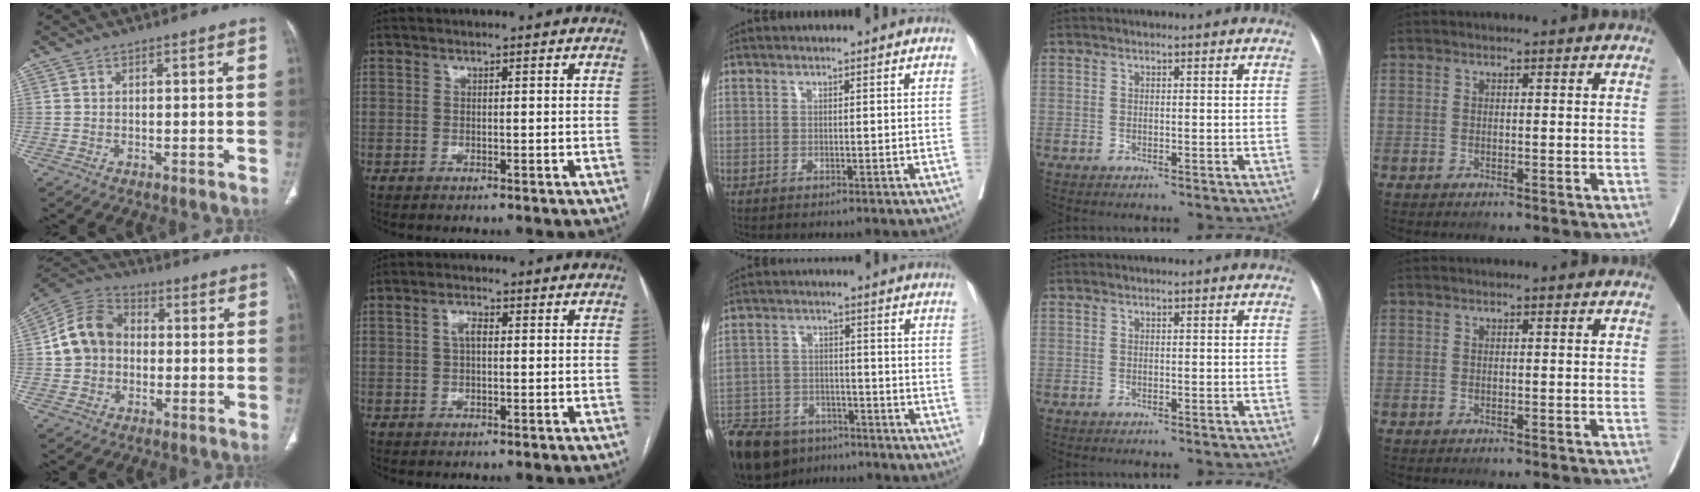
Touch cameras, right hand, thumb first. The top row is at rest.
{"thumb": {"total": 10.9, "force": [0.0, 9.1, 6.0], "torque": [-0.096, 0.031, -0.012]}, "index": {"total": 2.4, "force": [0.4, 1.1, 2.1], "torque": [-0.041, 0.009, 0.007]}, "middle": {"total": 17.4, "force": [-12.6, 9.0, 8.0], "torque": [-0.200, -0.023, -0.198]}}